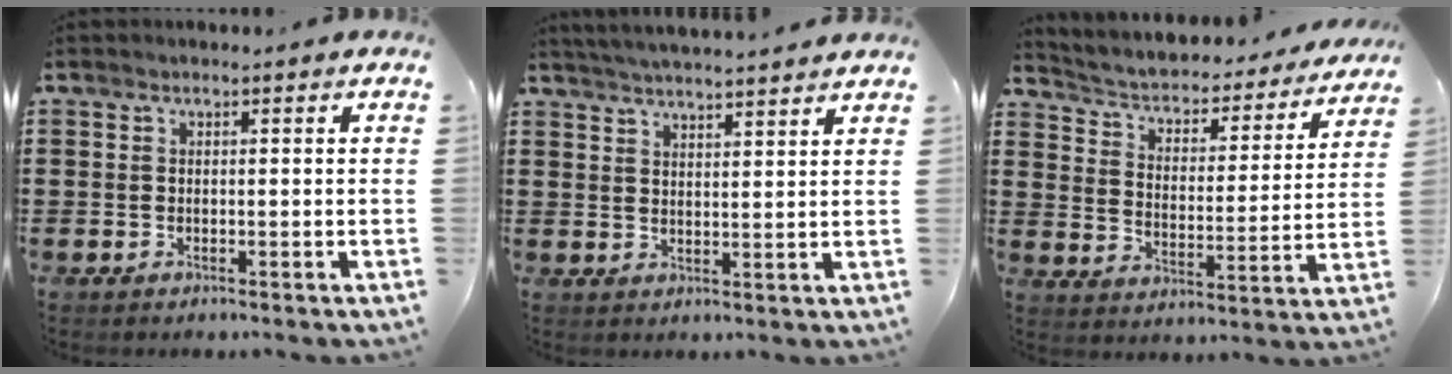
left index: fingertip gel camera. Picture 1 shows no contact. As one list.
[{"total": 3.6, "force": [3.5, -0.8, 0.4], "torque": [-0.018, -0.015, 0.061]}, {"total": 2.4, "force": [1.9, 1.1, 0.8], "torque": [-0.034, -0.023, 0.021]}]